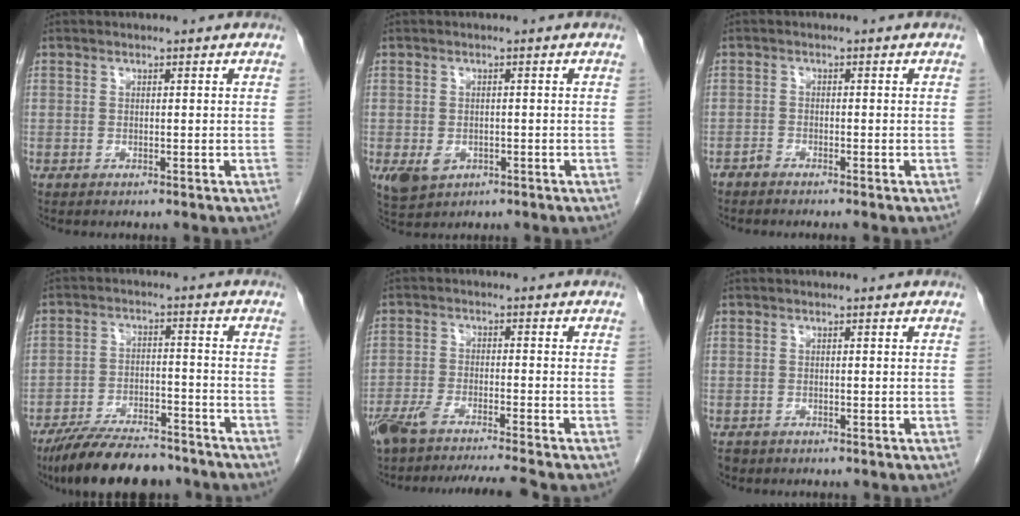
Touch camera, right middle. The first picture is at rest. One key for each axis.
{"total": 4.4, "fx": -1.6, "fy": 3.3, "fz": 2.3, "tx": -0.047, "ty": -0.007, "tz": -0.014}
{"total": 1.2, "fx": -1.1, "fy": 0.0, "fz": 0.3, "tx": -0.008, "ty": -0.001, "tz": -0.022}
{"total": 13.4, "fx": -11.5, "fy": 3.8, "fz": 5.9, "tx": -0.091, "ty": -0.001, "tz": -0.181}
{"total": 11.1, "fx": -9.8, "fy": -0.6, "fz": 5.2, "tx": -0.078, "ty": -0.013, "tz": -0.158}
{"total": 1.1, "fx": -0.8, "fy": 0.7, "fz": 0.1, "tx": -0.012, "ty": -0.002, "tz": -0.010}